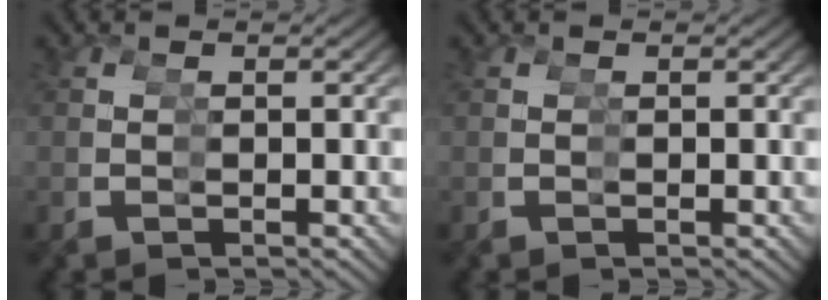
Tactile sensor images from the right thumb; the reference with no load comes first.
{"total": 0.0}